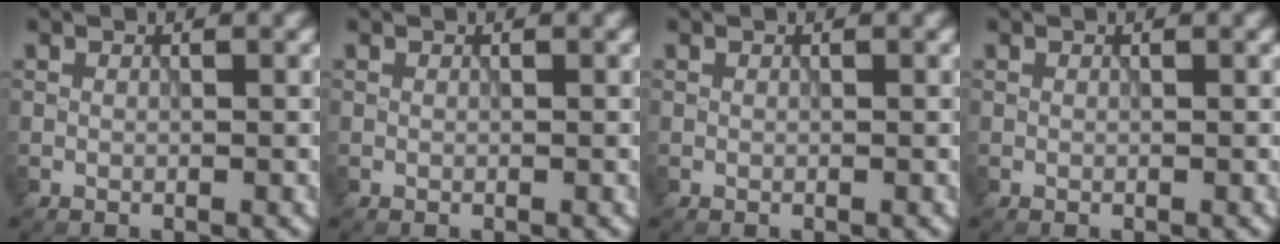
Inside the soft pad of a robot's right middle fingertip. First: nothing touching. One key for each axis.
{"total": 0.0}
{"total": 0.0}
{"total": 0.0}